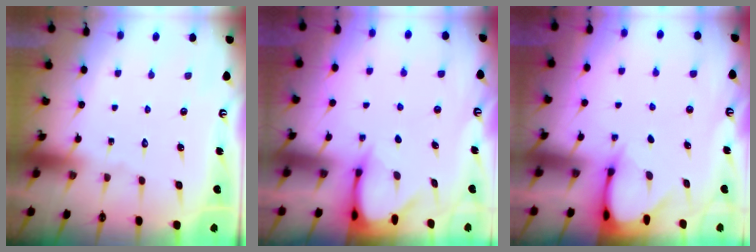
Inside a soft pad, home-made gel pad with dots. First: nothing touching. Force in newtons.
{"total": 3.7, "press": 3.7, "slide": 0.2}
{"total": 3.0, "press": 3.0, "slide": 0.2}